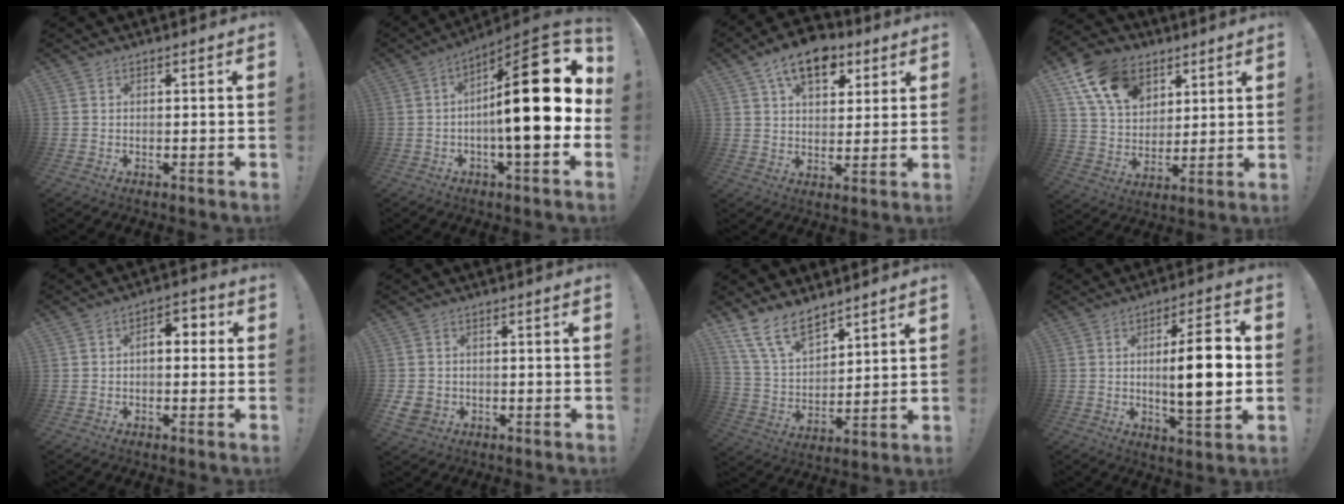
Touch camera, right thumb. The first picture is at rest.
{"total": 23.8, "force": [1.4, 5.7, 23.1], "torque": [-0.343, -0.011, 0.016]}
{"total": 13.2, "force": [7.0, 8.0, 7.8], "torque": [-0.113, -0.026, 0.128]}
{"total": 16.2, "force": [8.3, 11.3, 8.1], "torque": [-0.146, -0.032, 0.163]}
{"total": 5.7, "force": [0.2, 3.4, 4.6], "torque": [-0.061, 0.008, -0.002]}
{"total": 4.3, "force": [-1.2, 3.6, 1.9], "torque": [-0.040, -0.004, -0.022]}
{"total": 14.0, "force": [10.3, 6.6, 6.8], "torque": [-0.129, -0.060, 0.197]}
{"total": 13.7, "force": [0.5, 3.0, 13.4], "torque": [-0.212, -0.008, -0.001]}